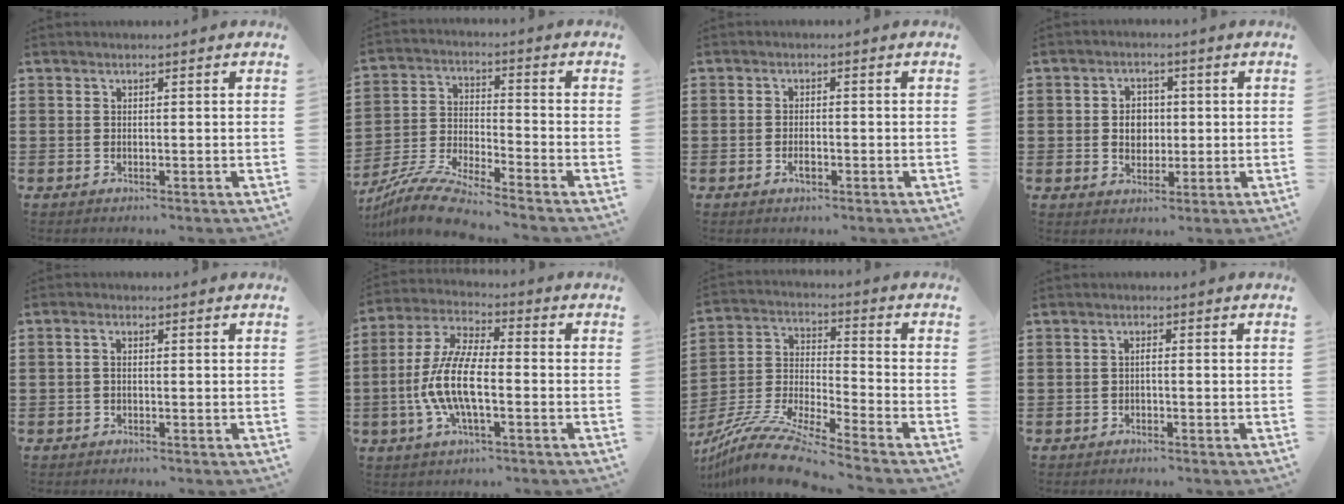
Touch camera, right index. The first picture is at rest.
{"total": 8.2, "force": [-7.7, 0.0, 2.8], "torque": [-0.072, -0.002, -0.158]}
{"total": 2.0, "force": [-0.9, 0.8, 1.6], "torque": [-0.031, 0.001, -0.015]}
{"total": 4.0, "force": [0.0, 3.3, 2.4], "torque": [-0.047, 0.010, -0.006]}
{"total": 0.6, "force": [-0.2, 0.3, 0.4], "torque": [-0.008, 0.000, -0.004]}
{"total": 9.8, "force": [-2.5, 3.2, 8.9], "torque": [-0.214, -0.013, -0.054]}
{"total": 10.4, "force": [-9.4, 0.1, 4.4], "torque": [-0.103, 0.002, -0.195]}
{"total": 0.7, "force": [-0.3, 0.2, 0.6], "torque": [-0.013, -0.002, -0.005]}